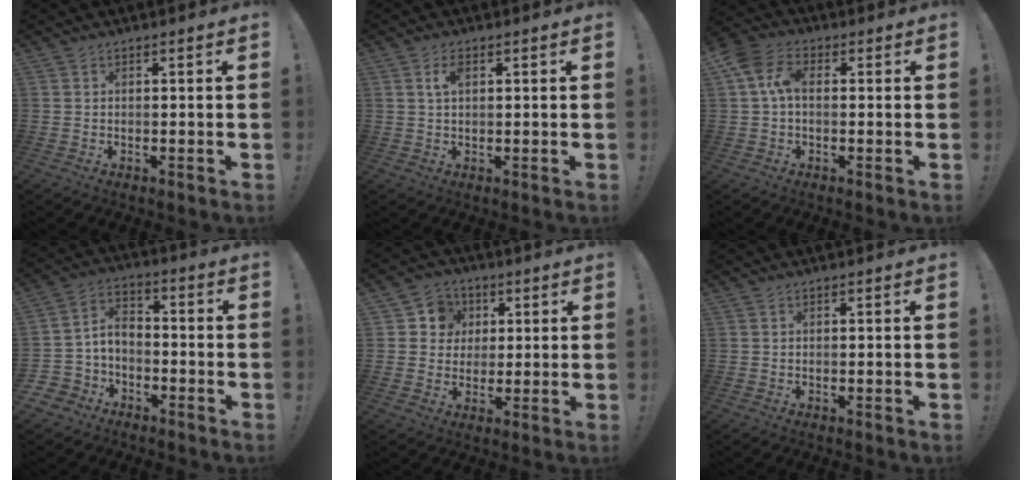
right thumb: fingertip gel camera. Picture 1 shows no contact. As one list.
[{"total": 3.2, "force": [1.1, 1.7, 2.5], "torque": [-0.052, 0.006, 0.018]}, {"total": 8.3, "force": [1.2, 5.3, 6.3], "torque": [-0.137, 0.009, 0.024]}, {"total": 6.2, "force": [-3.2, 5.0, 1.9], "torque": [-0.049, 0.018, -0.061]}, {"total": 7.8, "force": [1.5, 7.5, 1.8], "torque": [-0.024, 0.001, 0.031]}, {"total": 0.0}]